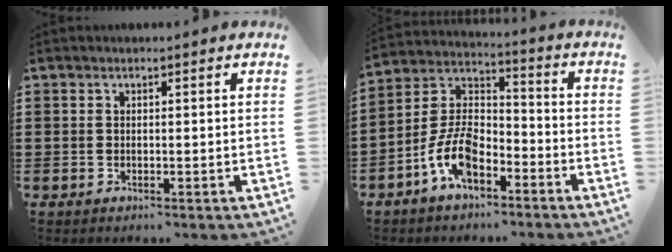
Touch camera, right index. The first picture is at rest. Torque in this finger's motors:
{"motor_torque": [2.14, 0.00, 0.43, 0.01]}